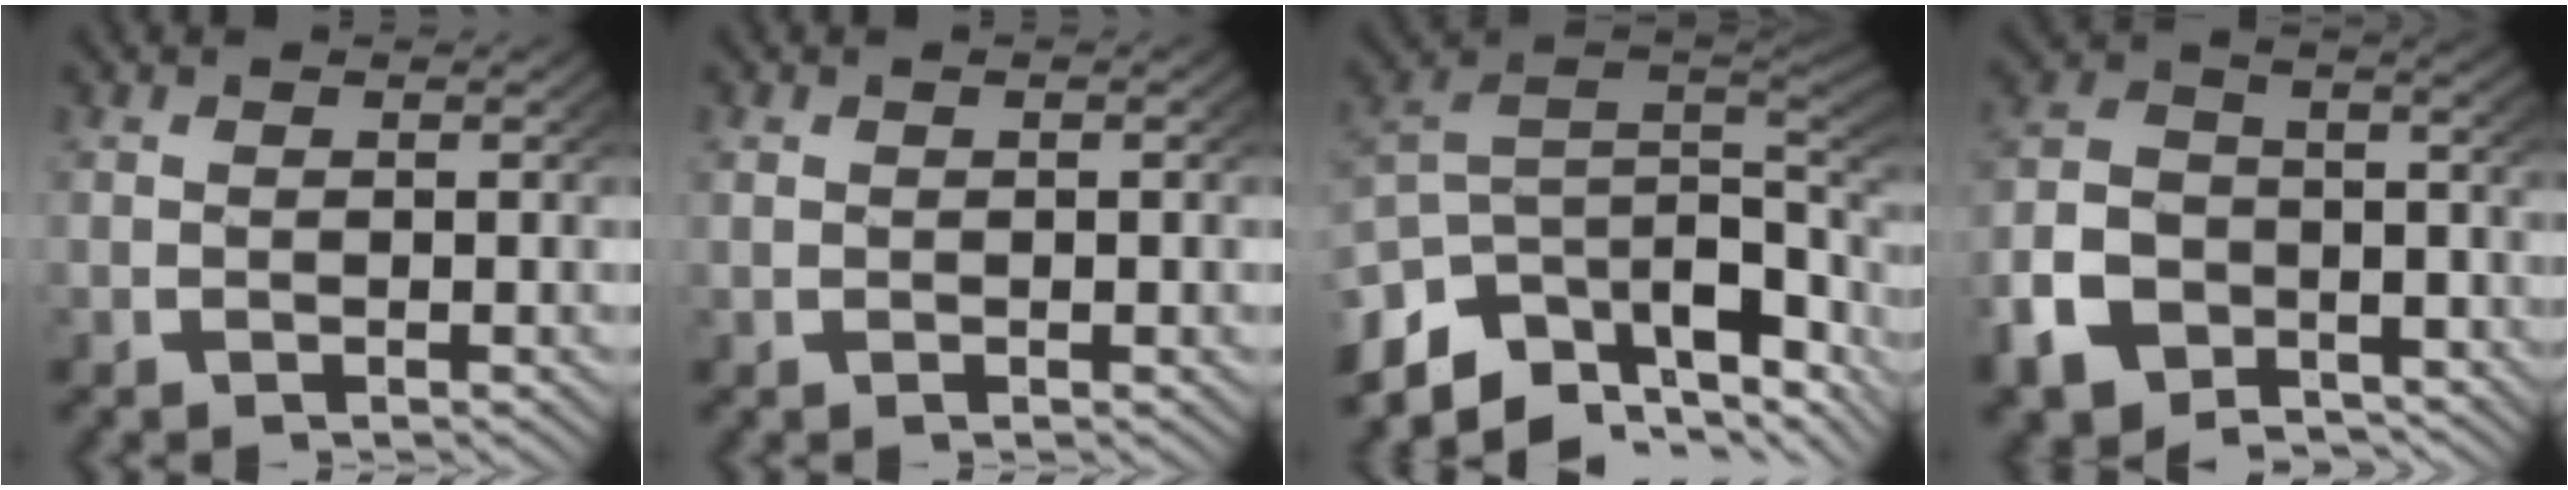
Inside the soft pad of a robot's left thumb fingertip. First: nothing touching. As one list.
[{"total": 0.8, "force": [0.2, 0.4, 0.6], "torque": [-0.011, 0.002, 0.006]}, {"total": 15.0, "force": [-3.0, 9.9, 10.8], "torque": [-0.226, -0.042, -0.028]}, {"total": 11.8, "force": [-5.6, 8.7, 5.6], "torque": [-0.127, -0.045, -0.086]}]